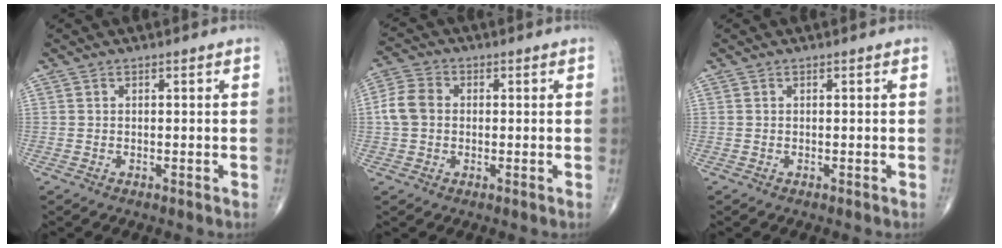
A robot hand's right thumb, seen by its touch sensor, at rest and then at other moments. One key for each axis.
{"total": 6.0, "fx": 0.1, "fy": 4.7, "fz": 3.7, "tx": -0.073, "ty": 0.016, "tz": -0.005}
{"total": 0.0}